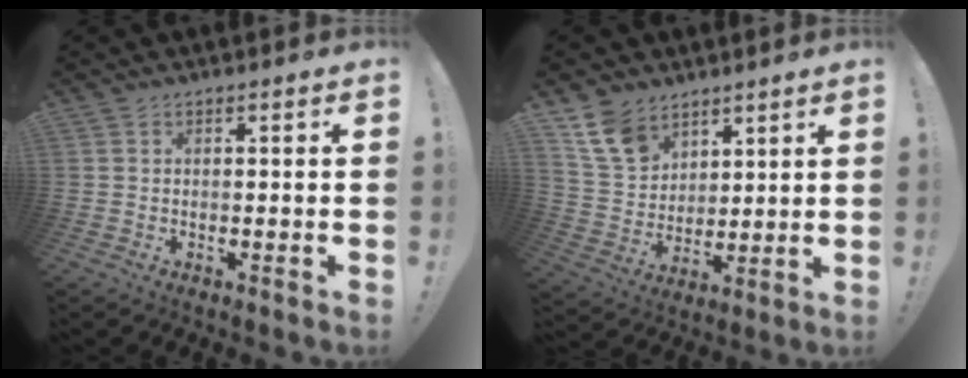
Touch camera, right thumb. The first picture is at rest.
{"total": 12.4, "force": [8.1, 8.1, 4.9], "torque": [-0.102, -0.037, 0.164]}